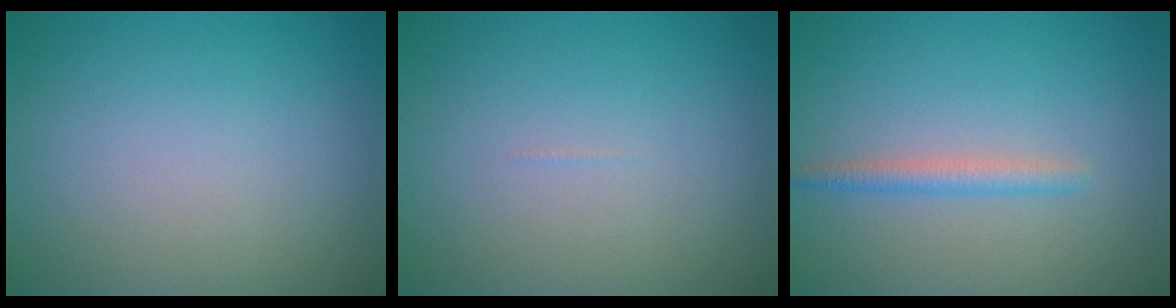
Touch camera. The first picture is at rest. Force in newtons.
{"total": 0.0}
{"total": 1.7, "press": 1.7, "slide": 0.1}